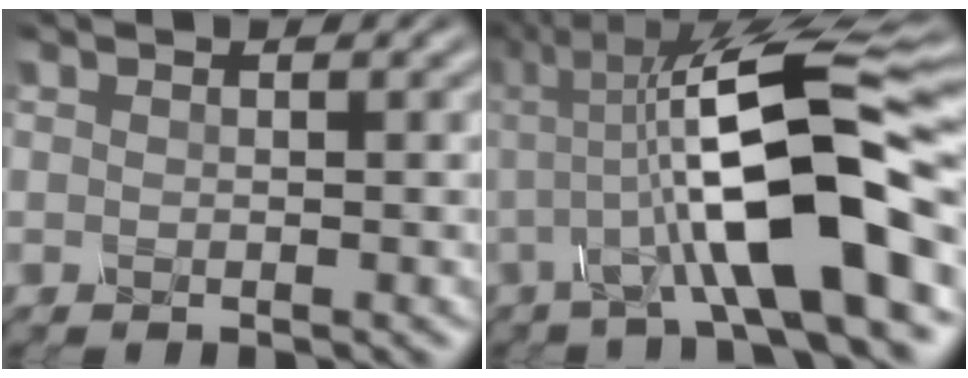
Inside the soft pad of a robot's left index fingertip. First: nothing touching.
{"total": 12.9, "force": [-1.1, 3.2, 12.4], "torque": [-0.199, 0.016, -0.028]}